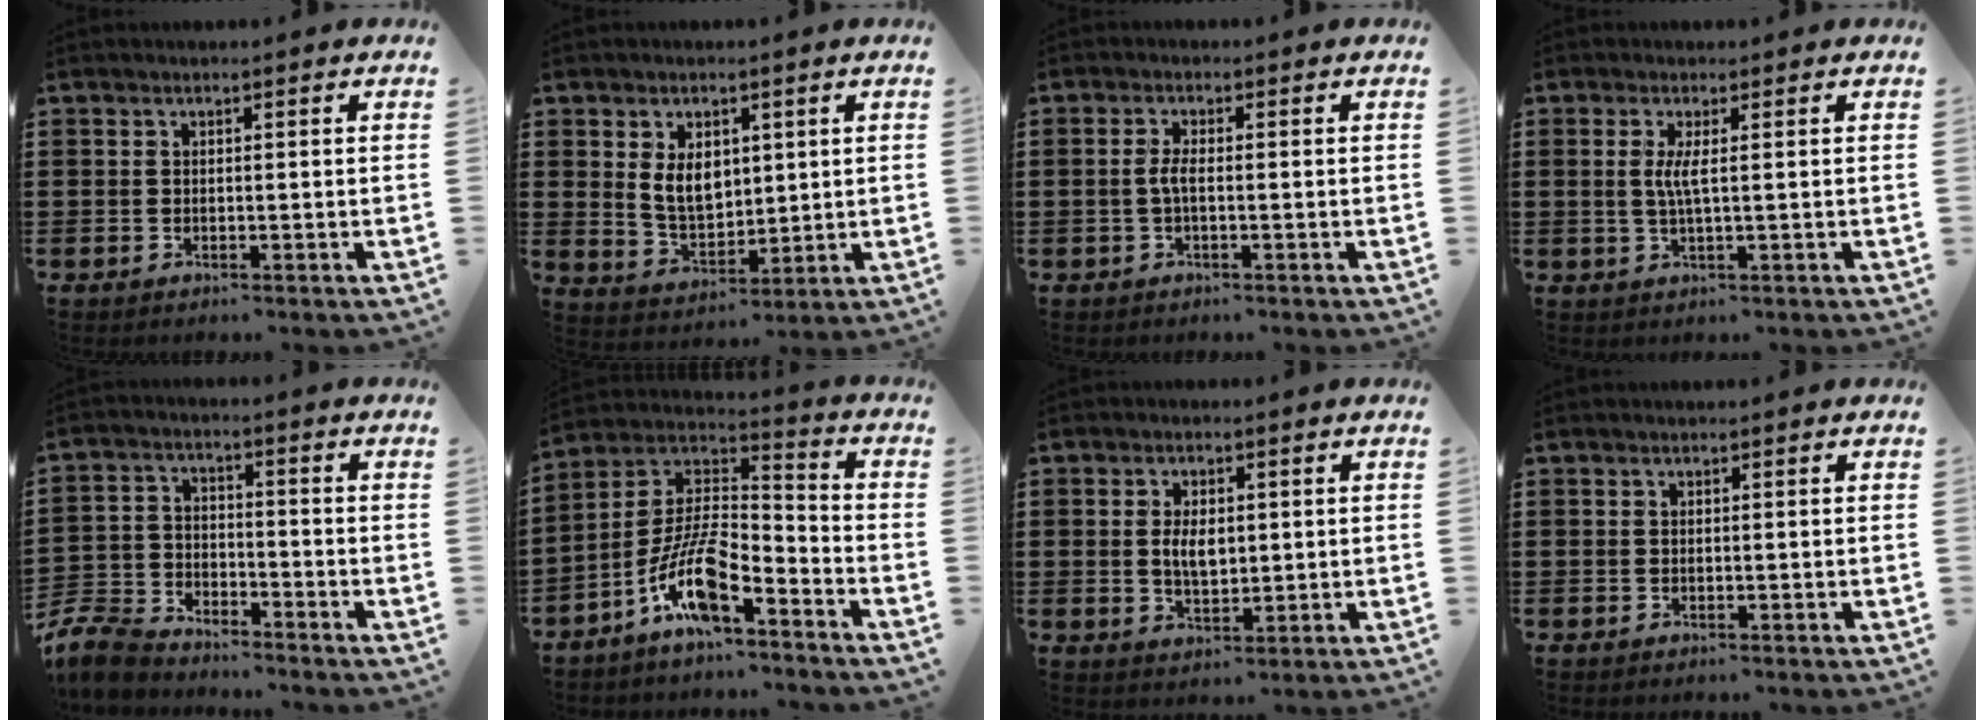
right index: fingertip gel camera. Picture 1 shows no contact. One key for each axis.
{"total": 6.3, "fx": 1.8, "fy": 4.1, "fz": 4.3, "tx": -0.080, "ty": 0.003, "tz": 0.032}
{"total": 2.4, "fx": -0.4, "fy": 0.3, "fz": 2.3, "tx": -0.059, "ty": -0.007, "tz": -0.012}
{"total": 2.9, "fx": 0.4, "fy": -0.2, "fz": 2.8, "tx": -0.057, "ty": -0.008, "tz": 0.006}
{"total": 6.9, "fx": -6.6, "fy": 1.5, "fz": 1.5, "tx": -0.053, "ty": 0.007, "tz": -0.134}
{"total": 10.4, "fx": -6.5, "fy": 3.2, "fz": 7.5, "tx": -0.177, "ty": -0.010, "tz": -0.132}
{"total": 5.2, "fx": 0.6, "fy": 1.9, "fz": 4.8, "tx": -0.102, "ty": 0.000, "tz": 0.008}
{"total": 0.0}